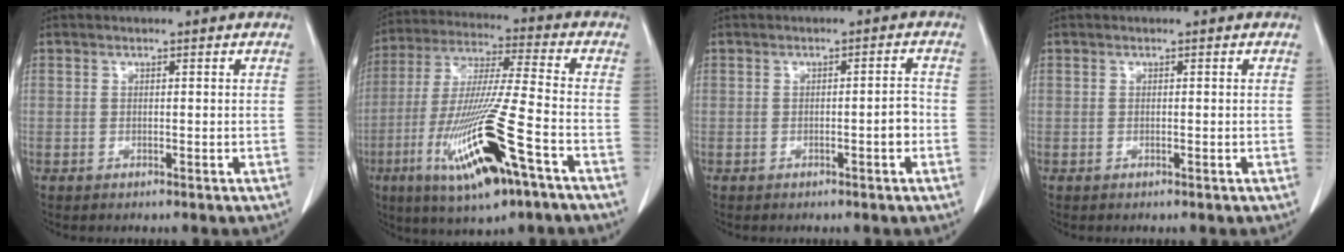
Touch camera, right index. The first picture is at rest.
{"total": 18.5, "force": [-8.1, 1.3, 16.6], "torque": [-0.351, -0.037, -0.147]}
{"total": 2.3, "force": [-0.9, 0.2, 2.0], "torque": [-0.024, 0.002, -0.016]}
{"total": 0.0}